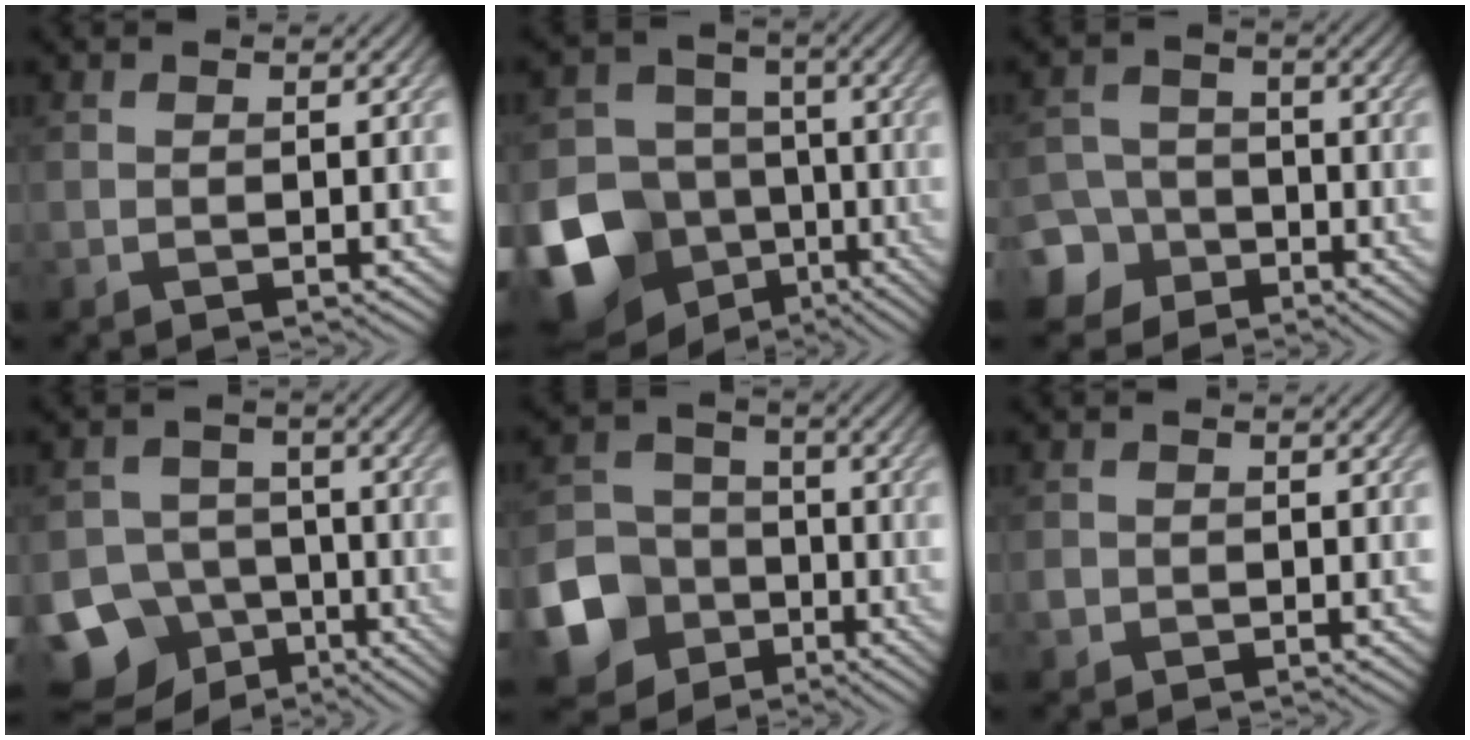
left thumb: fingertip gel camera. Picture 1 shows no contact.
{"total": 16.4, "force": [-7.4, 12.9, 6.8], "torque": [-0.209, -0.036, -0.126]}
{"total": 7.8, "force": [-4.8, 5.9, 1.7], "torque": [-0.039, -0.019, -0.107]}
{"total": 13.5, "force": [-8.3, 10.0, 3.8], "torque": [-0.094, -0.042, -0.139]}
{"total": 13.2, "force": [-5.7, 11.0, 4.4], "torque": [-0.138, -0.045, -0.128]}
{"total": 1.1, "force": [-0.4, 1.0, 0.3], "torque": [-0.007, -0.004, -0.011]}